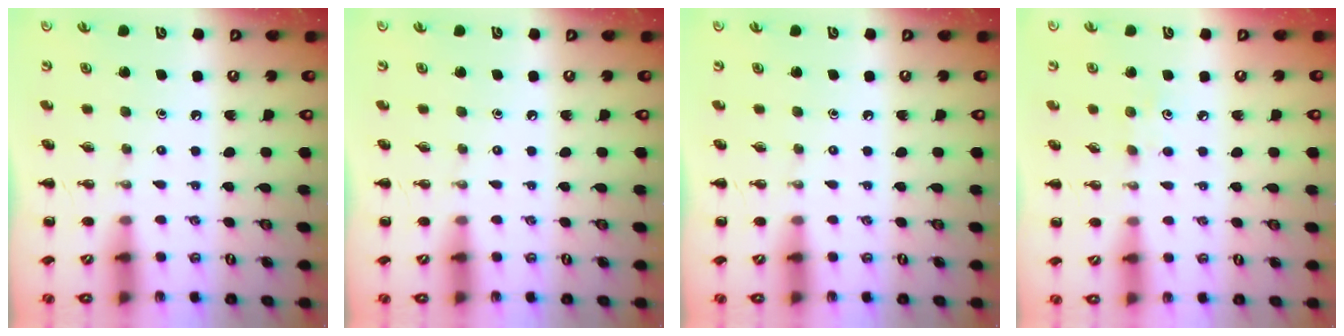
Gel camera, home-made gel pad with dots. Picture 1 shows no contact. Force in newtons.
{"total": 0.0}
{"total": 0.0}
{"total": 3.8, "press": 3.7, "slide": 1.0}